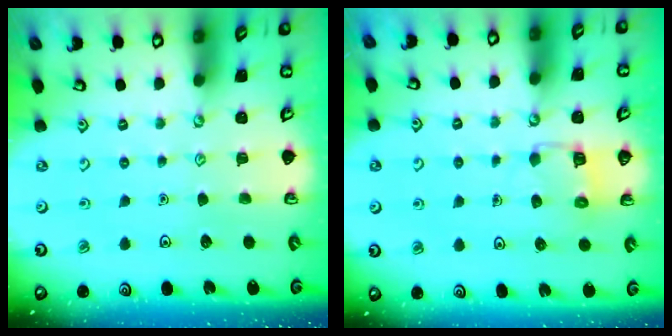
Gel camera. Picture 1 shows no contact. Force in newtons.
{"total": 4.6, "press": 4.5, "slide": 0.4}